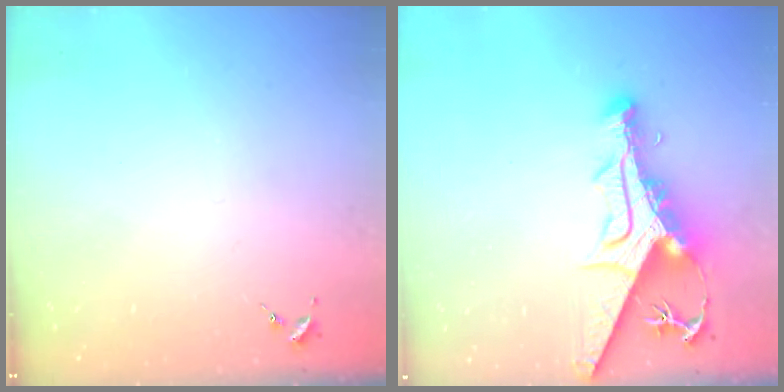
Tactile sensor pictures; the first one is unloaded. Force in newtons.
{"total": 17.5, "press": 17.5, "slide": 1.6}